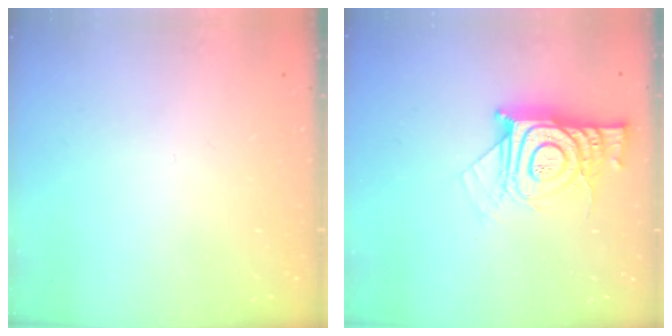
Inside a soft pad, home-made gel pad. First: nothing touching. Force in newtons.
{"total": 14.2, "press": 14.2, "slide": 1.2}